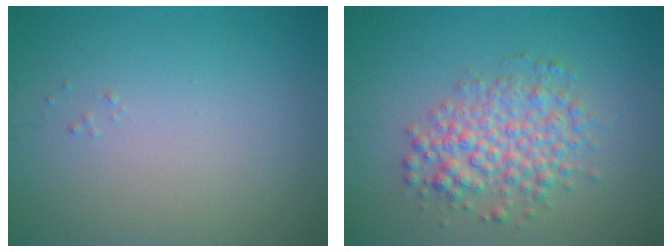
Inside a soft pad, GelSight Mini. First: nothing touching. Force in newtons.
{"total": 4.5, "press": 4.5, "slide": 0.1}